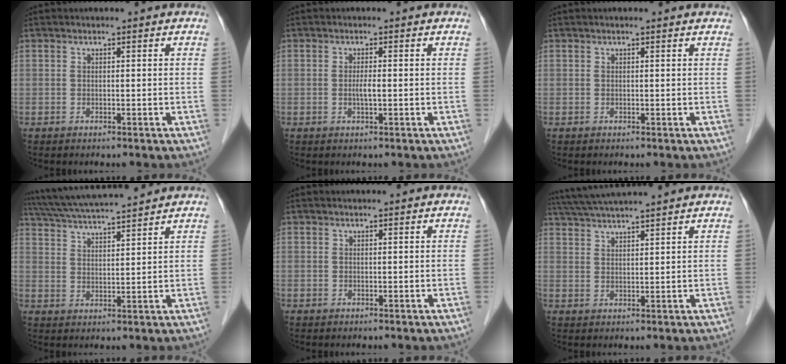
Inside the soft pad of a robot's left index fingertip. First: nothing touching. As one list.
[{"total": 1.5, "force": [-0.3, 0.1, 1.5], "torque": [-0.033, -0.002, -0.005]}, {"total": 1.0, "force": [0.9, 0.1, 0.5], "torque": [-0.012, 0.012, 0.011]}, {"total": 13.4, "force": [12.1, 0.4, 5.7], "torque": [-0.112, 0.031, 0.197]}, {"total": 1.2, "force": [1.1, 0.1, 0.3], "torque": [-0.005, 0.017, 0.019]}, {"total": 10.6, "force": [9.6, -0.4, 4.5], "torque": [-0.084, 0.039, 0.150]}]